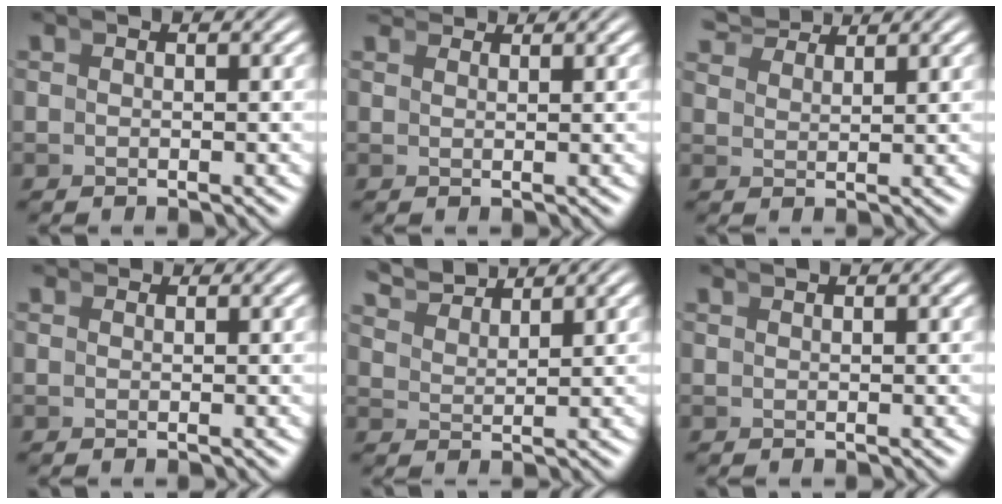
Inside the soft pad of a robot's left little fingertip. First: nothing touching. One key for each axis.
{"total": 2.6, "fx": 2.6, "fy": -0.2, "fz": 0.4, "tx": 0.006, "ty": 0.013, "tz": 0.042}
{"total": 3.8, "fx": 3.7, "fy": -0.1, "fz": 0.7, "tx": -0.002, "ty": 0.017, "tz": 0.065}
{"total": 1.3, "fx": 1.3, "fy": -0.1, "fz": 0.1, "tx": 0.008, "ty": 0.009, "tz": 0.021}
{"total": 4.3, "fx": 4.1, "fy": 0.6, "fz": 1.3, "tx": -0.023, "ty": 0.013, "tz": 0.071}
{"total": 1.1, "fx": 0.9, "fy": -0.5, "fz": -0.1, "tx": 0.014, "ty": 0.009, "tz": 0.018}